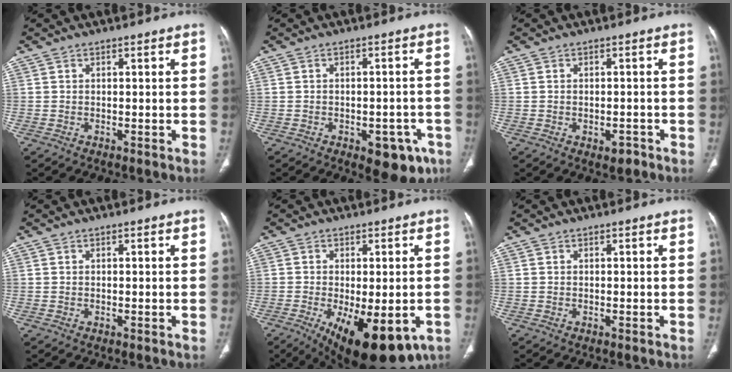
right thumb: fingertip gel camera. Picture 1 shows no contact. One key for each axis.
{"total": 8.8, "fx": -4.6, "fy": 4.7, "fz": 5.8, "tx": -0.040, "ty": 0.020, "tz": -0.052}
{"total": 2.4, "fx": -1.3, "fy": 1.4, "fz": 1.5, "tx": -0.015, "ty": 0.009, "tz": -0.010}
{"total": 0.0}
{"total": 16.9, "fx": -7.4, "fy": 7.2, "fz": 13.4, "tx": -0.170, "ty": -0.014, "tz": -0.093}
{"total": 0.0}